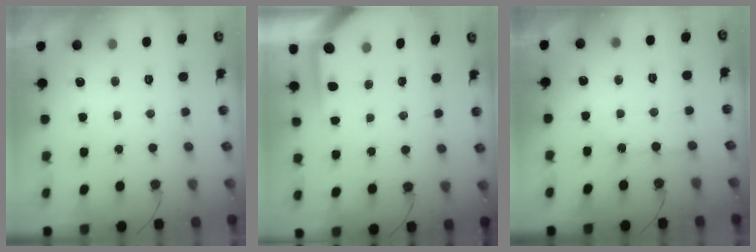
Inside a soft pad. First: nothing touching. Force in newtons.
{"total": 3.4, "press": 3.3, "slide": 0.4}
{"total": 1.8, "press": 1.7, "slide": 0.4}